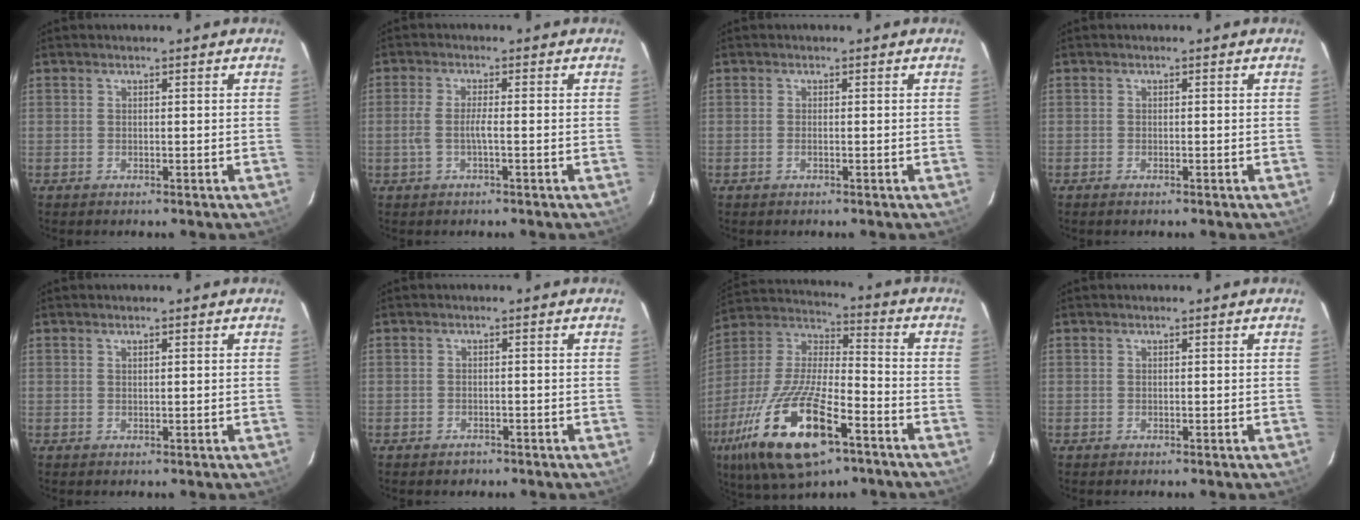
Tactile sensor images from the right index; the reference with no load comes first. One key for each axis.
{"total": 2.9, "fx": -0.9, "fy": 0.0, "fz": 2.8, "tx": -0.059, "ty": 0.001, "tz": -0.017}
{"total": 0.6, "fx": -0.3, "fy": 0.0, "fz": 0.6, "tx": -0.011, "ty": 0.002, "tz": -0.007}
{"total": 0.5, "fx": -0.4, "fy": 0.1, "fz": 0.3, "tx": -0.007, "ty": 0.000, "tz": -0.009}
{"total": 0.5, "fx": 0.3, "fy": 0.1, "fz": 0.4, "tx": -0.007, "ty": 0.003, "tz": 0.007}
{"total": 1.6, "fx": -1.2, "fy": 1.1, "fz": 0.2, "tx": -0.006, "ty": 0.003, "tz": -0.015}
{"total": 23.2, "fx": -12.0, "fy": 8.1, "fz": 18.1, "tx": -0.367, "ty": -0.040, "tz": -0.219}
{"total": 0.0}